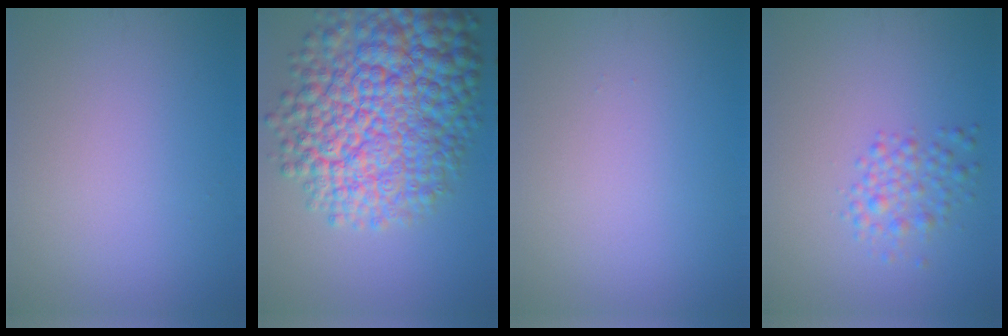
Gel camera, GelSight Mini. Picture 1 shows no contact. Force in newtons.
{"total": 15.0, "press": 15.0, "slide": 0.4}
{"total": 0.0}
{"total": 2.3, "press": 2.3, "slide": 0.0}